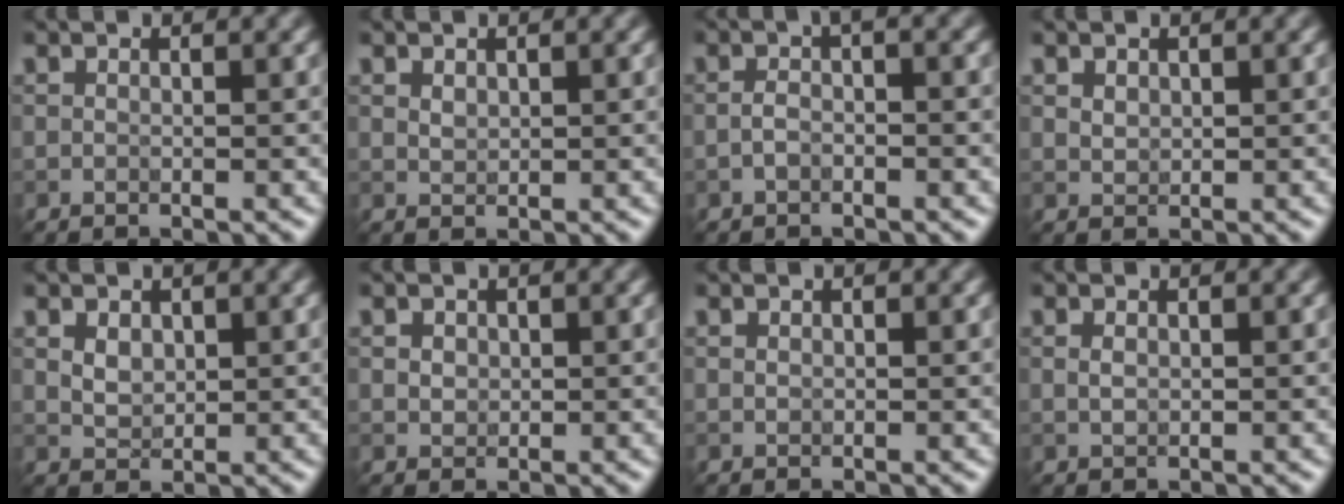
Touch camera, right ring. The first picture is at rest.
{"total": 0.9, "force": [0.5, 0.6, 0.5], "torque": [-0.011, -0.001, 0.012]}
{"total": 1.6, "force": [-0.7, 0.6, 1.3], "torque": [-0.028, 0.005, -0.015]}
{"total": 1.0, "force": [0.6, 0.7, 0.4], "torque": [-0.009, -0.001, 0.013]}
{"total": 1.8, "force": [0.6, 1.3, 1.1], "torque": [-0.022, -0.002, 0.015]}
{"total": 1.3, "force": [0.5, 1.1, 0.6], "torque": [-0.009, 0.000, 0.011]}
{"total": 0.5, "force": [0.2, 0.4, 0.3], "torque": [-0.004, 0.001, 0.003]}
{"total": 0.8, "force": [0.1, 0.5, 0.6], "torque": [-0.015, 0.000, 0.004]}